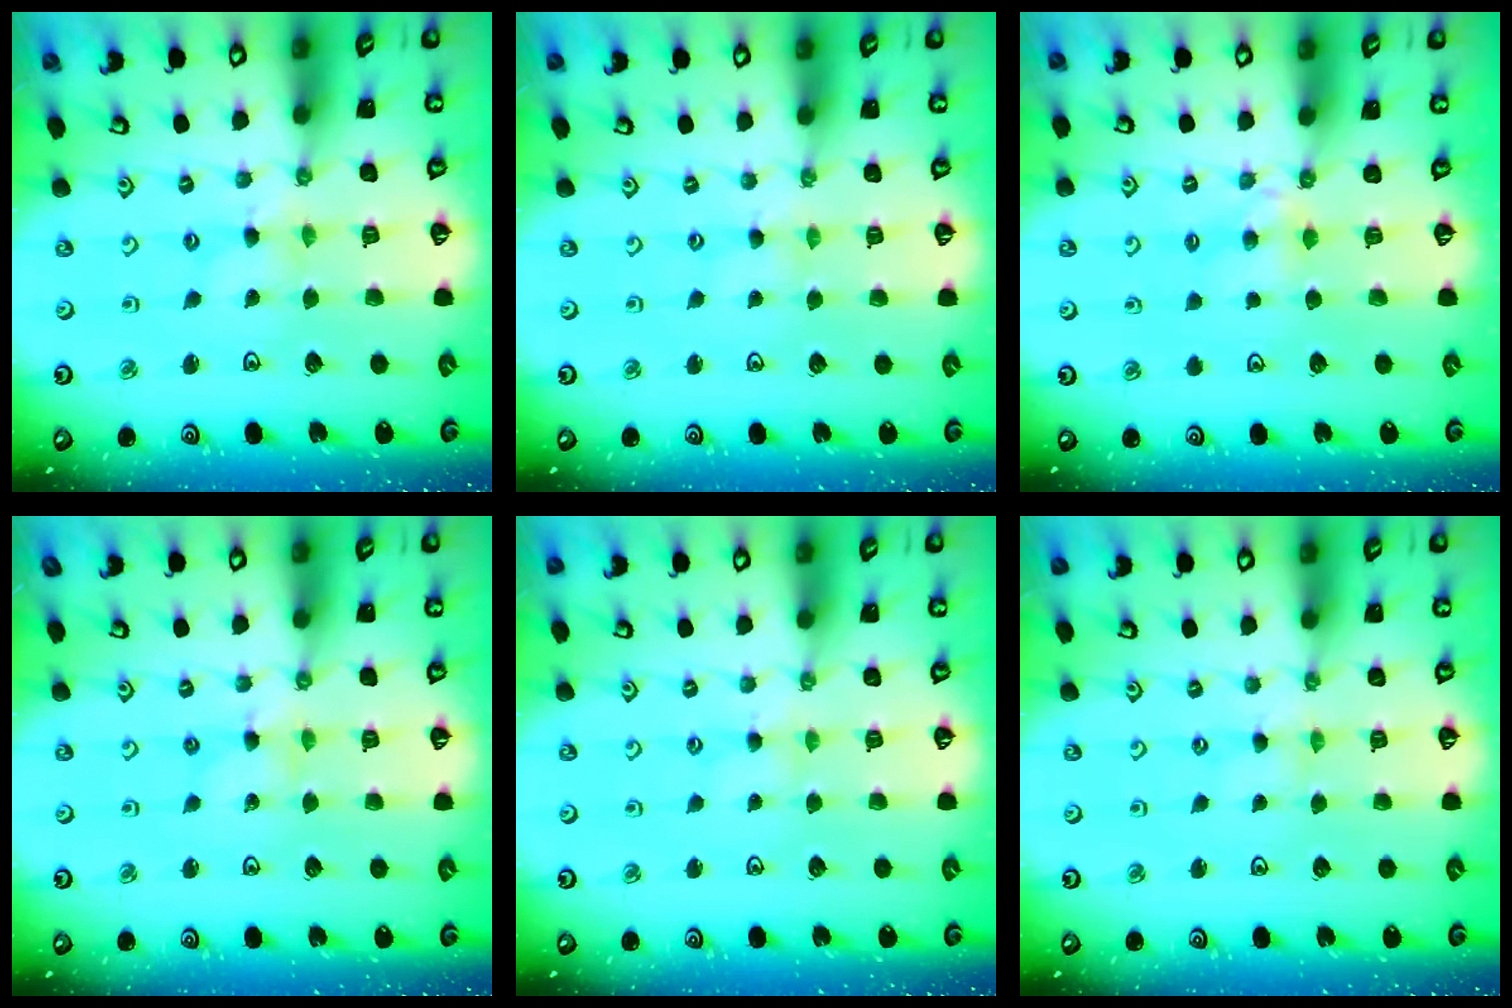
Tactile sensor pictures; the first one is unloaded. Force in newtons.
{"total": 1.0, "press": 1.0, "slide": 0.2}
{"total": 4.2, "press": 4.1, "slide": 0.6}
{"total": 1.8, "press": 1.8, "slide": 0.2}
{"total": 2.5, "press": 2.5, "slide": 0.4}
{"total": 0.0}